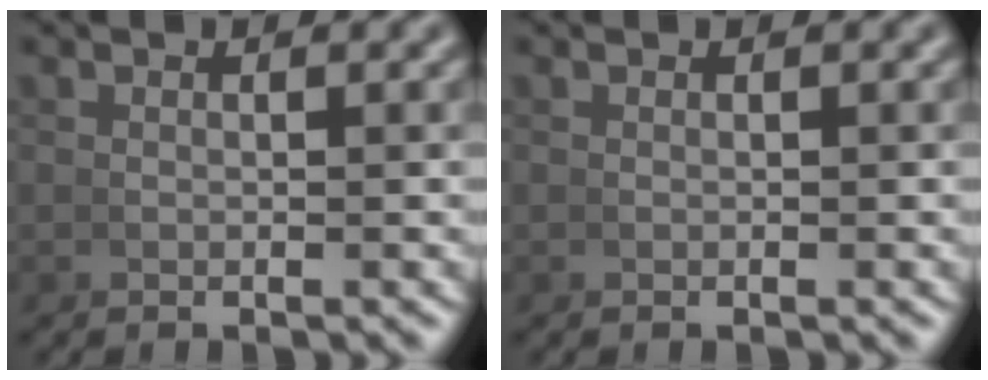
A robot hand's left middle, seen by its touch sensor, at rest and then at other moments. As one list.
[{"total": 0.0}]